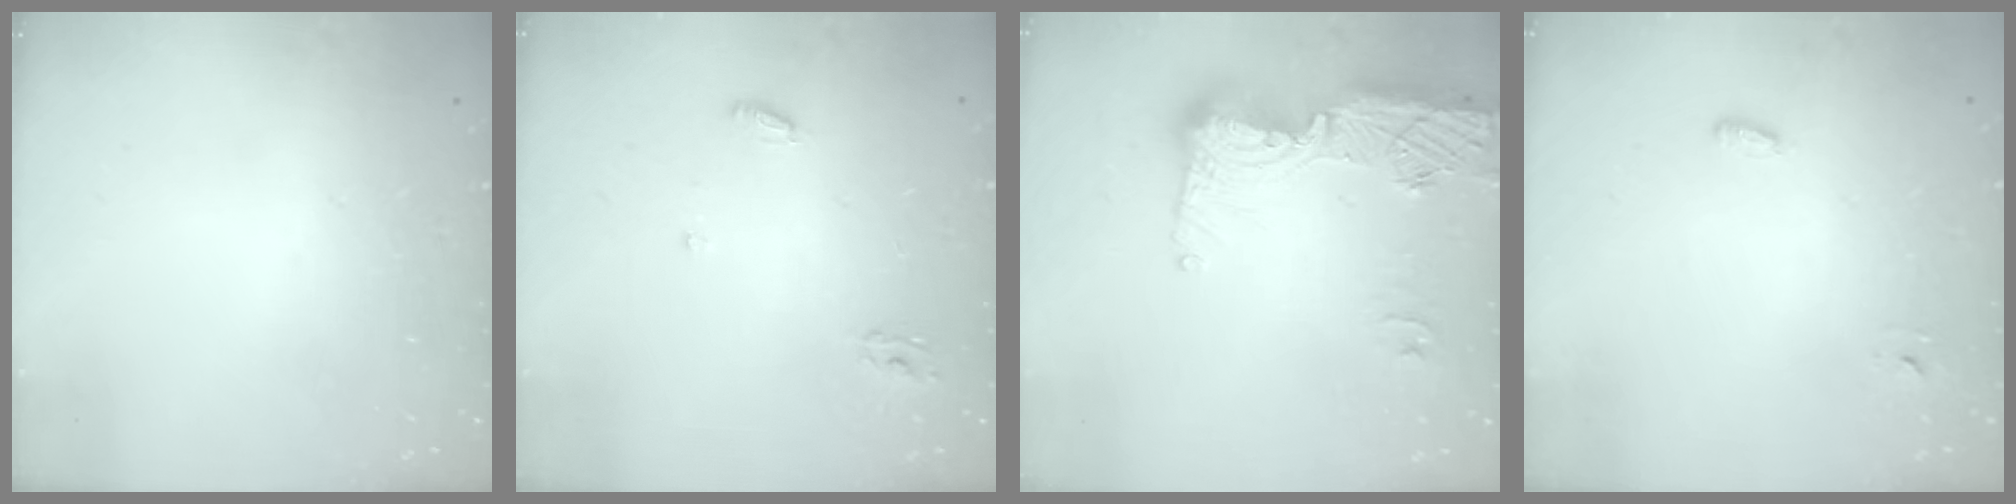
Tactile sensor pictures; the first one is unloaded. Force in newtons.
{"total": 4.9, "press": 4.9, "slide": 0.3}
{"total": 16.5, "press": 16.5, "slide": 1.1}
{"total": 2.8, "press": 2.7, "slide": 0.6}